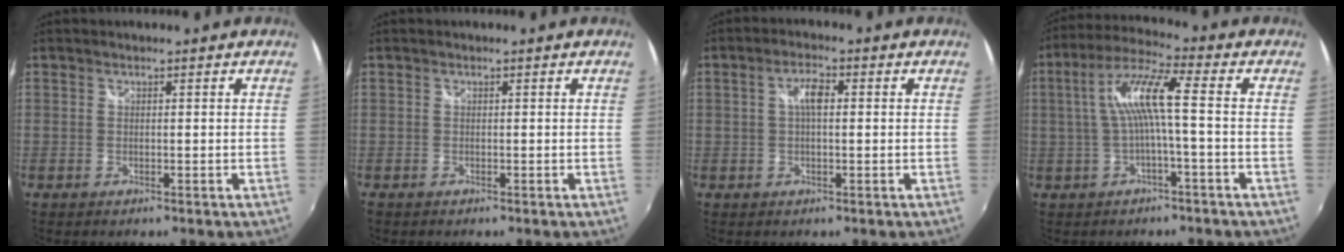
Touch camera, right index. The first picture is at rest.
{"total": 0.8, "force": [-0.4, 0.6, 0.0], "torque": [-0.002, 0.000, -0.007]}
{"total": 3.6, "force": [0.5, 1.3, 3.3], "torque": [-0.062, 0.010, 0.008]}
{"total": 8.7, "force": [-0.5, 0.5, 8.7], "torque": [-0.178, 0.016, -0.004]}